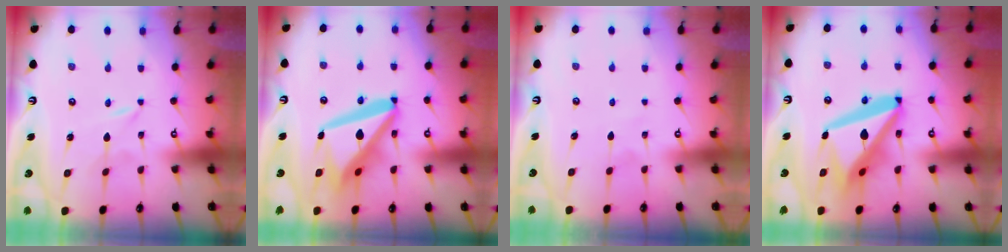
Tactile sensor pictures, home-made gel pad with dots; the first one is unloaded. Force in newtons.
{"total": 17.8, "press": 17.6, "slide": 2.3}
{"total": 3.6, "press": 3.6, "slide": 0.4}
{"total": 20.2, "press": 20.0, "slide": 2.3}